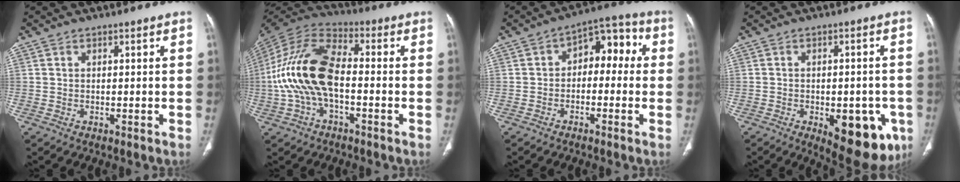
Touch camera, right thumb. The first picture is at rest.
{"total": 17.2, "force": [-2.0, 9.1, 14.4], "torque": [-0.299, 0.039, -0.043]}
{"total": 9.0, "force": [0.1, 5.9, 6.8], "torque": [-0.054, 0.045, -0.014]}
{"total": 14.5, "force": [-5.4, 7.0, 11.5], "torque": [-0.118, 0.006, -0.054]}